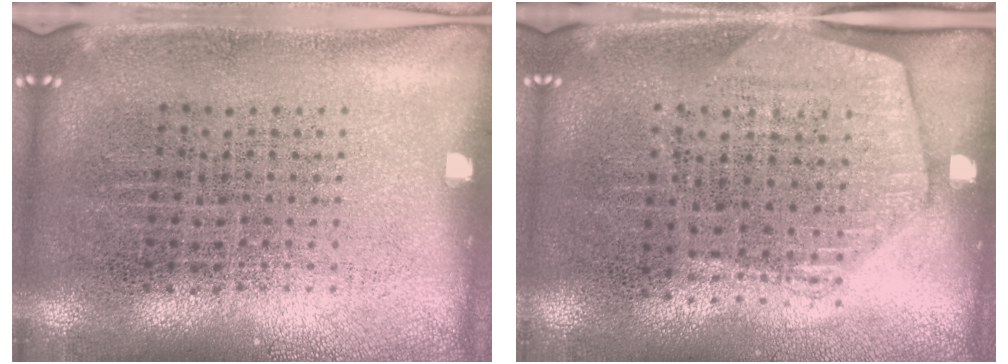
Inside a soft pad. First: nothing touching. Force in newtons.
{"total": 1.6, "press": 1.4, "slide": 0.8}